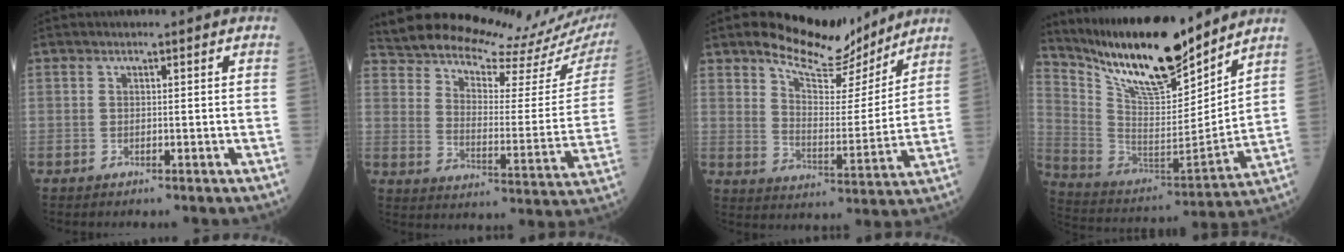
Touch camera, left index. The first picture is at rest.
{"total": 23.0, "force": [21.5, 3.5, 7.3], "torque": [-0.126, -0.082, 0.279]}
{"total": 11.8, "force": [10.5, 3.2, 4.5], "torque": [-0.077, -0.009, 0.168]}
{"total": 20.1, "force": [16.4, 3.9, 11.0], "torque": [-0.197, -0.010, 0.302]}